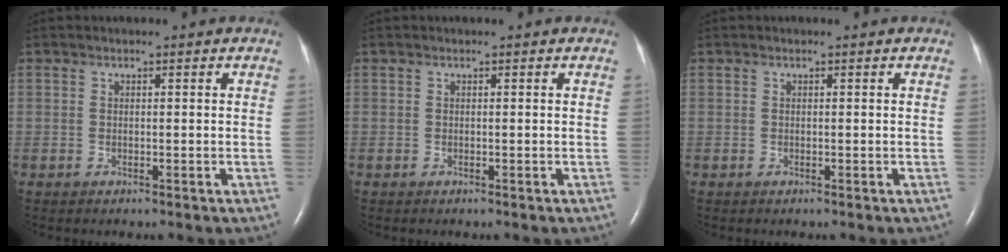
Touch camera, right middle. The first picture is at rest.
{"total": 0.0}
{"total": 0.0}